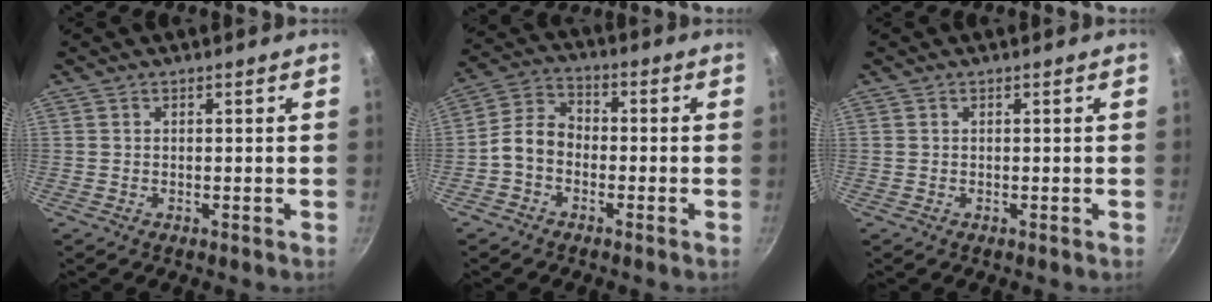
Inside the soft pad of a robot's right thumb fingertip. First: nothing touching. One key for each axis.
{"total": 7.3, "fx": -2.0, "fy": 5.4, "fz": 4.4, "tx": -0.072, "ty": 0.034, "tz": -0.053}
{"total": 0.0}